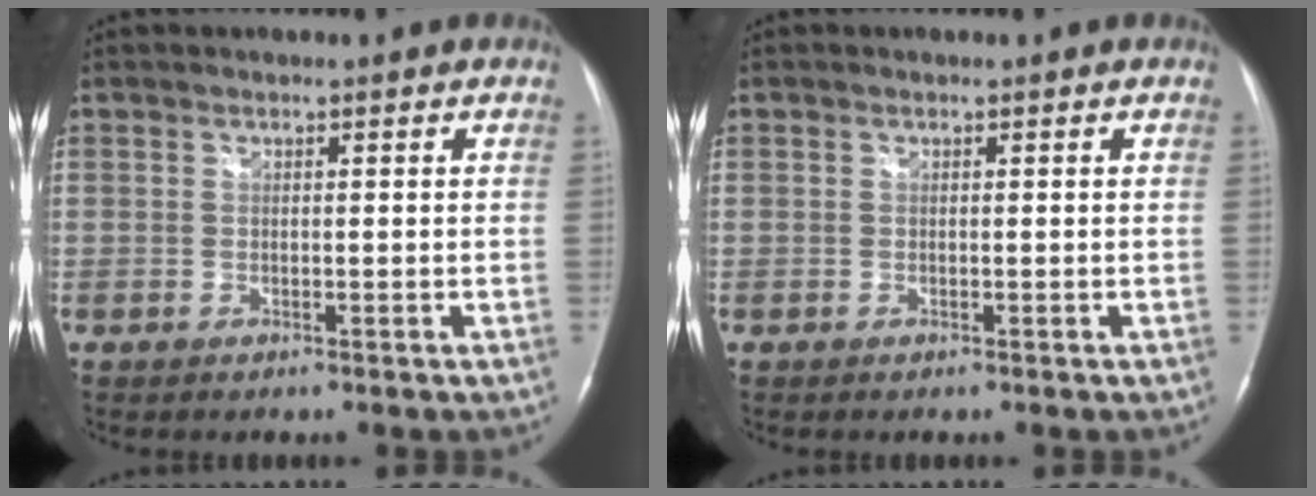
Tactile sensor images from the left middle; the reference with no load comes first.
{"total": 0.0}